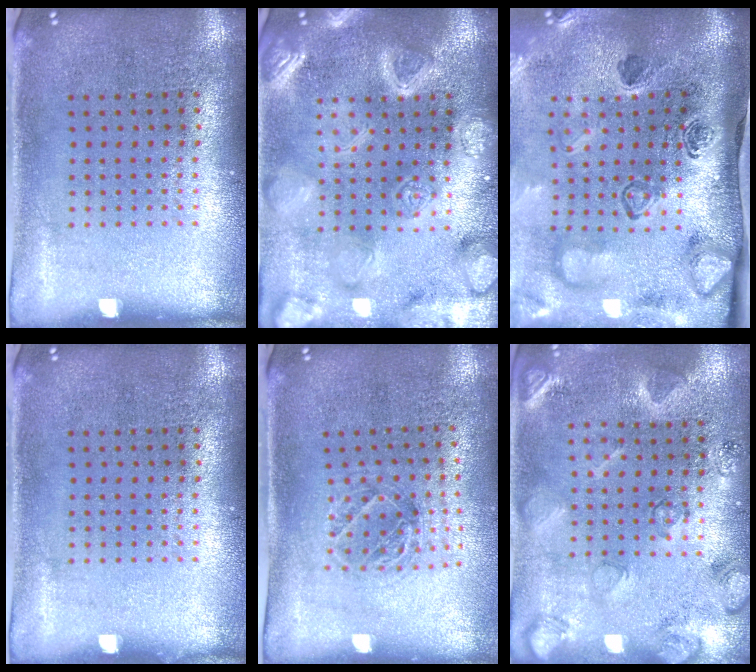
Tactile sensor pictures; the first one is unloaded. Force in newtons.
{"total": 5.5, "press": 5.4, "slide": 0.6}
{"total": 4.7, "press": 3.2, "slide": 3.4}
{"total": 0.0}
{"total": 1.1, "press": 1.1, "slide": 0.2}
{"total": 2.3, "press": 2.2, "slide": 0.4}